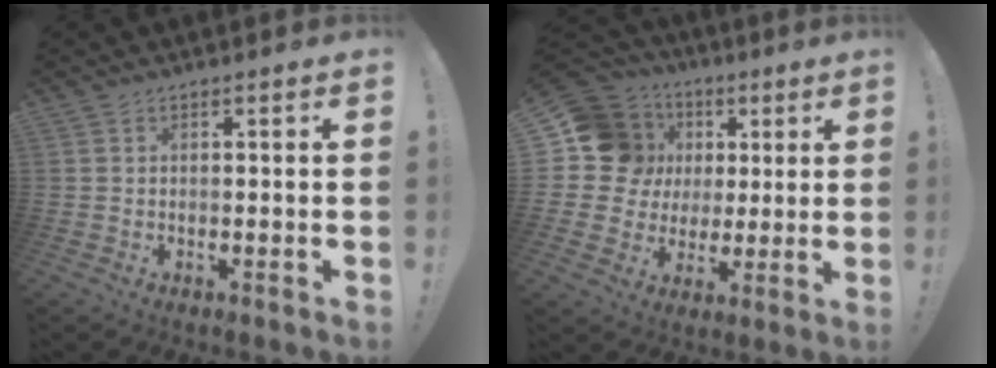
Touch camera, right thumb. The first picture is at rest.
{"total": 16.5, "force": [4.2, 14.6, 6.5], "torque": [-0.094, -0.014, 0.109]}